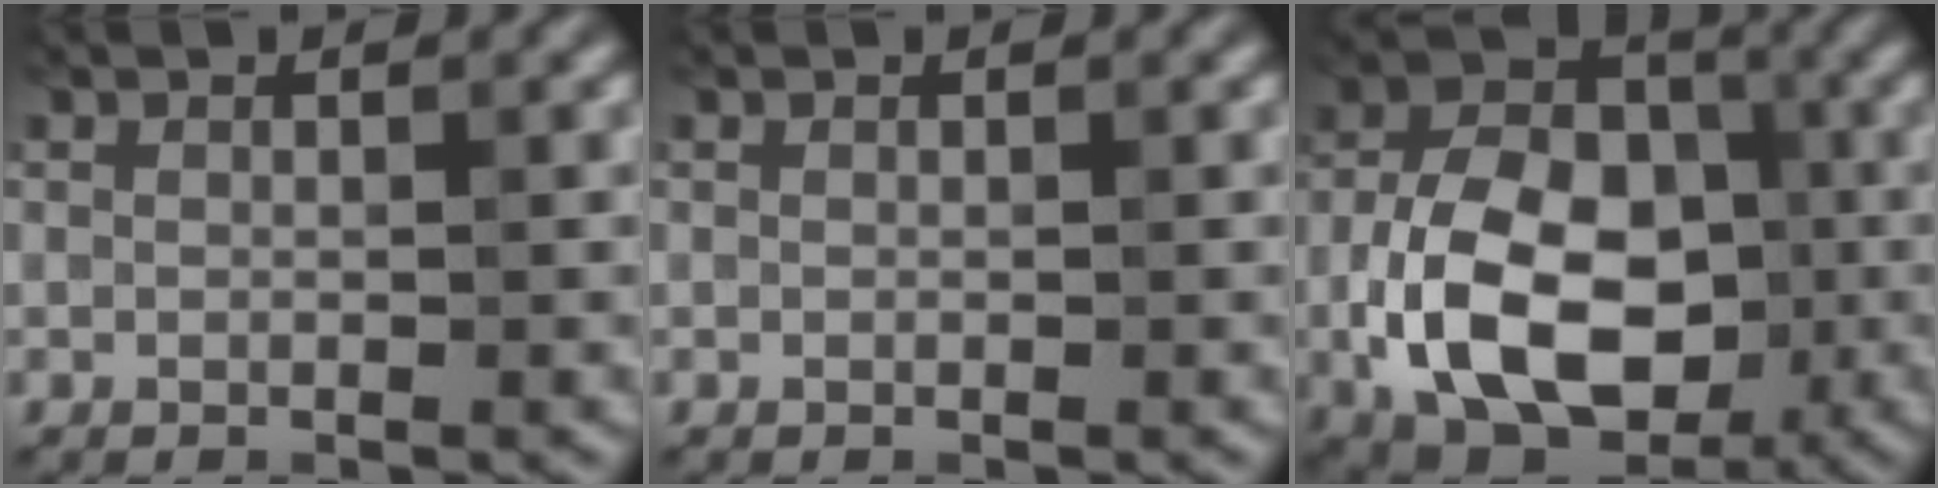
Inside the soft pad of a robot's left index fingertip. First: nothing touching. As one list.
[{"total": 0.0}, {"total": 12.7, "force": [-3.4, 8.4, 8.9], "torque": [-0.168, -0.007, -0.072]}]